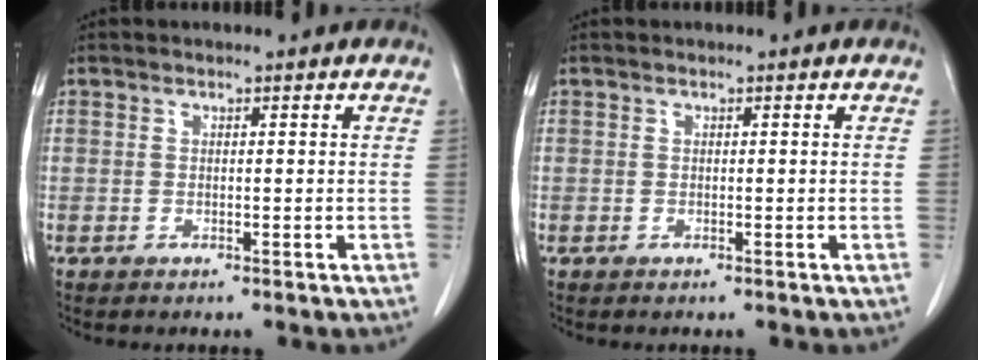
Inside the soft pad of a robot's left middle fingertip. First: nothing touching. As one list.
[{"total": 0.0}]